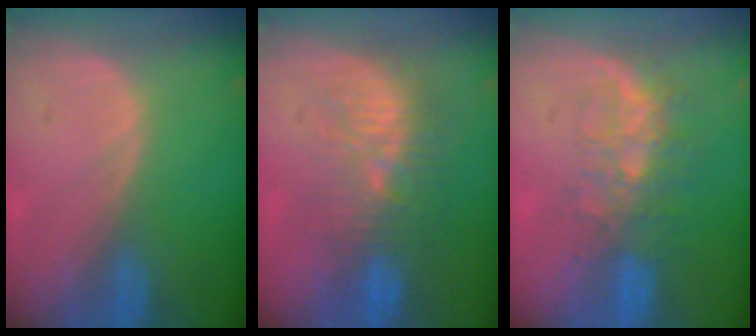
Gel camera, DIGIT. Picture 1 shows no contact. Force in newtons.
{"total": 9.5, "press": 9.1, "slide": 2.8}
{"total": 8.2, "press": 6.7, "slide": 4.6}